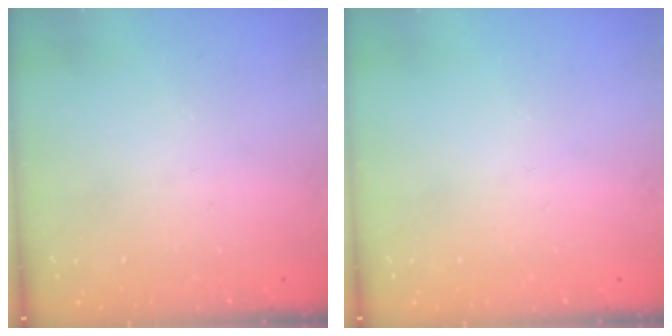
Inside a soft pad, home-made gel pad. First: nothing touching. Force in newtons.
{"total": 0.0}